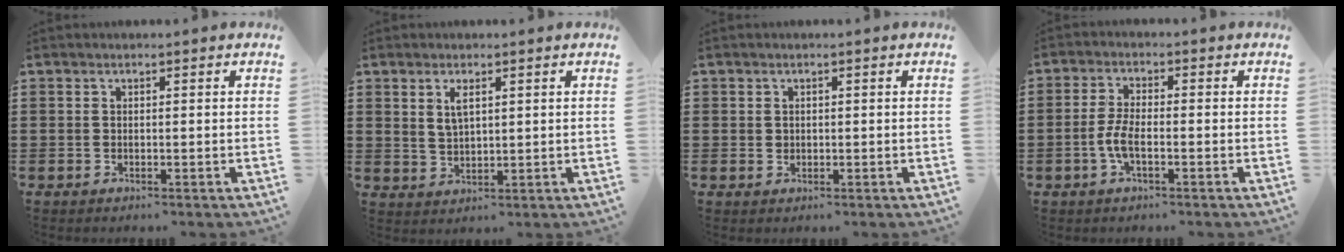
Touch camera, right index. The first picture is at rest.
{"total": 2.9, "force": [1.5, 1.3, 2.1], "torque": [-0.045, 0.004, 0.026]}
{"total": 0.9, "force": [0.3, 0.8, 0.1], "torque": [-0.004, 0.004, 0.006]}
{"total": 4.0, "force": [-1.4, 1.2, 3.5], "torque": [-0.090, -0.005, -0.034]}